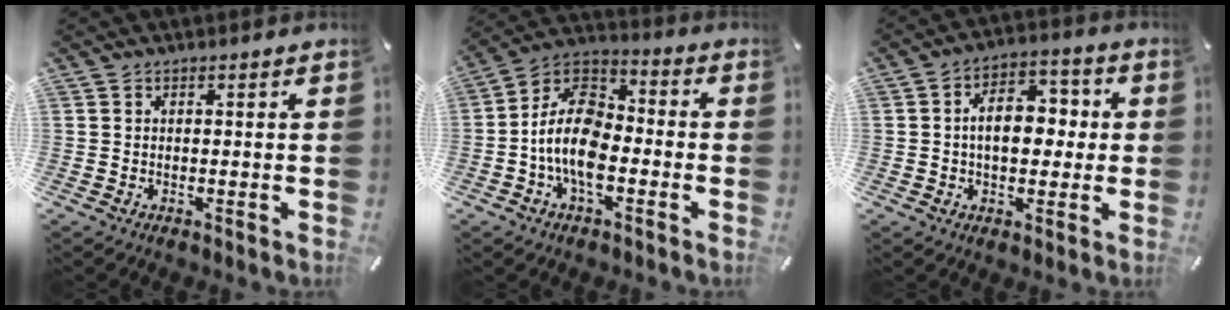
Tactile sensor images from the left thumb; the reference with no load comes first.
{"total": 13.5, "force": [-5.2, 8.1, 9.4], "torque": [-0.207, 0.018, -0.101]}
{"total": 10.4, "force": [0.1, 7.0, 7.6], "torque": [-0.102, 0.009, 0.000]}